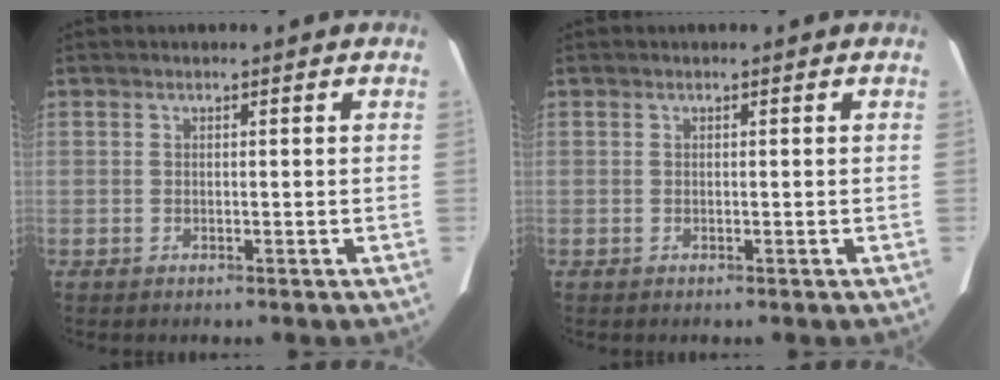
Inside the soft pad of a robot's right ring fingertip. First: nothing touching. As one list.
[{"total": 0.0}]